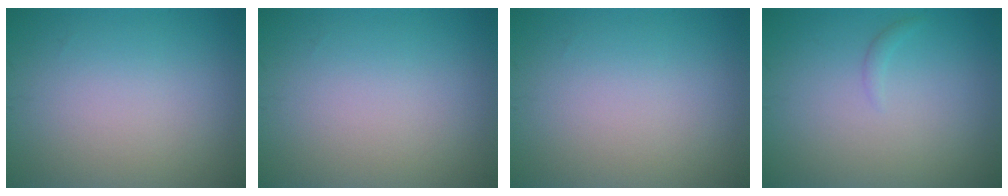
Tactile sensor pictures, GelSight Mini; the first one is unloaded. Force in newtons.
{"total": 0.0}
{"total": 0.0}
{"total": 0.6, "press": 0.6, "slide": 0.1}